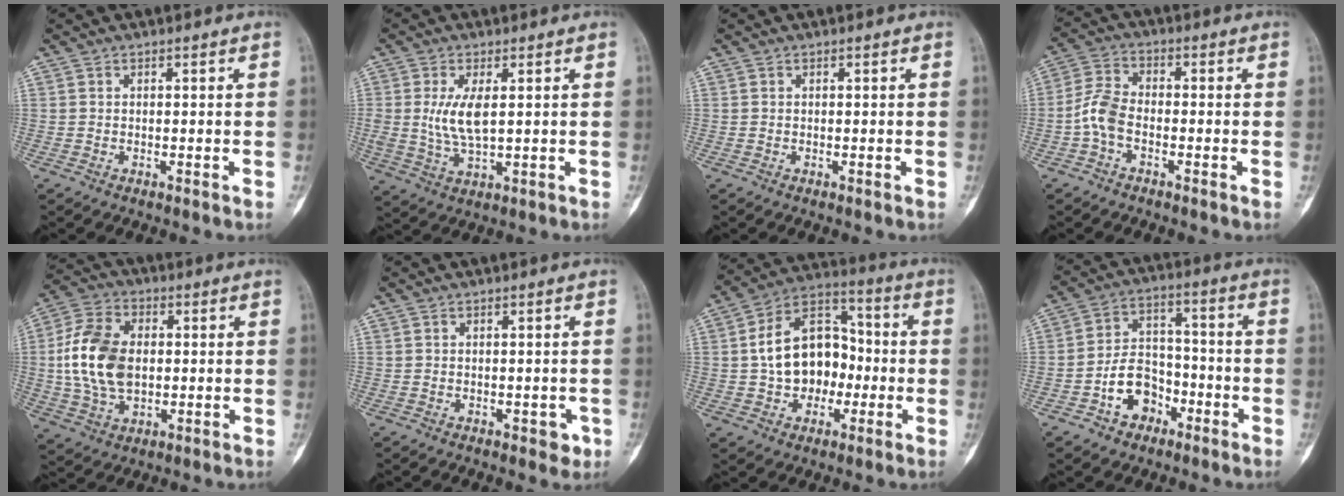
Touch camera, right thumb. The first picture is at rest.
{"total": 7.0, "force": [1.2, 2.9, 6.2], "torque": [-0.131, -0.013, 0.031]}
{"total": 0.0}
{"total": 5.9, "force": [-2.1, 3.3, 4.4], "torque": [-0.094, 0.023, -0.051]}
{"total": 14.7, "force": [0.7, 9.5, 11.2], "torque": [-0.212, 0.010, 0.013]}
{"total": 2.5, "force": [-1.0, 1.5, 1.8], "torque": [-0.003, 0.006, -0.008]}
{"total": 15.1, "force": [-1.3, 11.0, 10.2], "torque": [-0.125, 0.040, -0.026]}
{"total": 10.0, "force": [-4.6, 7.2, 5.2], "torque": [-0.055, 0.050, -0.080]}